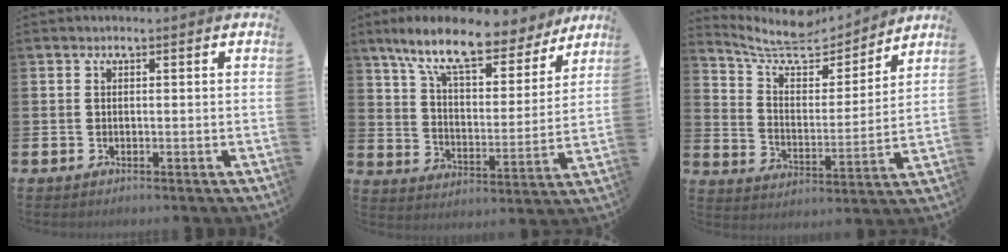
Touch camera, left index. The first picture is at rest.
{"total": 11.9, "force": [9.8, 2.8, 6.0], "torque": [-0.147, -0.048, 0.169]}
{"total": 8.2, "force": [7.2, 2.9, 2.5], "torque": [-0.085, -0.053, 0.123]}